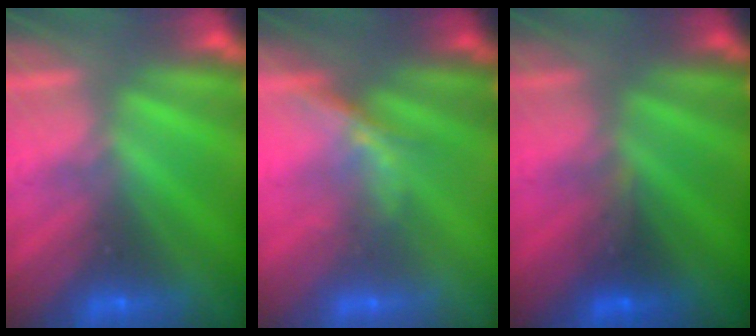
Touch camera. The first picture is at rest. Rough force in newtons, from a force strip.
{"total": 2.0}
{"total": 3.7}